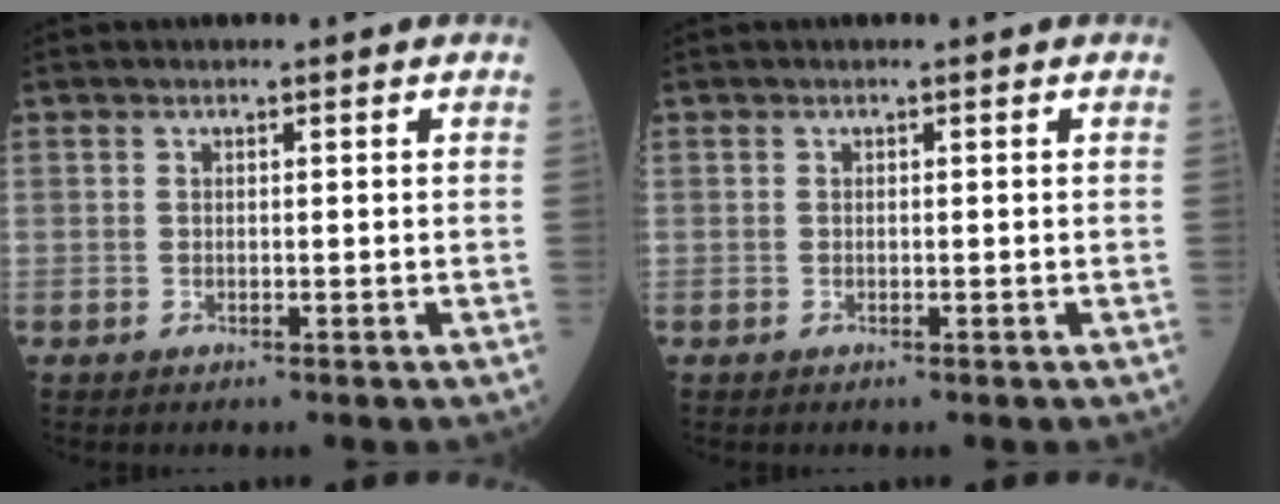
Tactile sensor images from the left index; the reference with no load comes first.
{"total": 0.0}